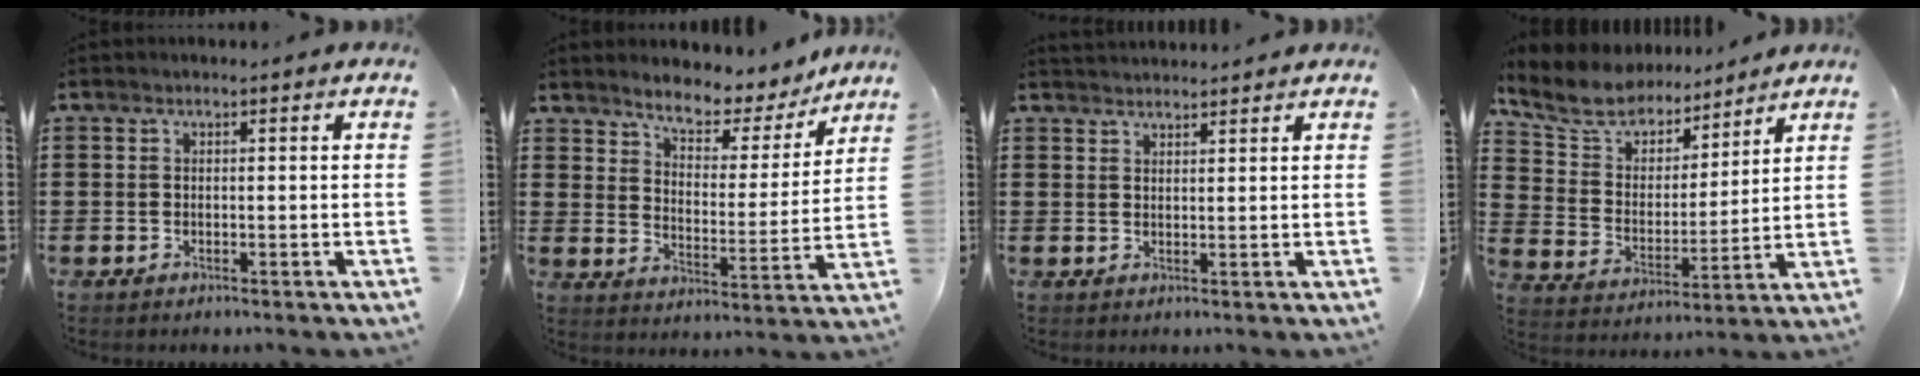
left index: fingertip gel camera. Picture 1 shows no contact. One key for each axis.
{"total": 5.5, "fx": 5.2, "fy": 1.5, "fz": 1.2, "tx": -0.039, "ty": -0.041, "tz": 0.081}
{"total": 1.9, "fx": 1.9, "fy": 0.1, "fz": -0.1, "tx": -0.003, "ty": 0.000, "tz": 0.038}
{"total": 8.3, "fx": 7.8, "fy": 2.6, "fz": 1.0, "tx": -0.070, "ty": -0.053, "tz": 0.141}